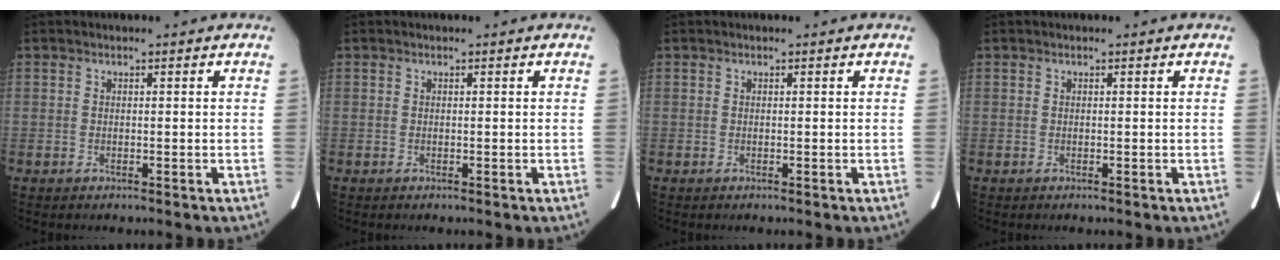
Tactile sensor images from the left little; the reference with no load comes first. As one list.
[{"total": 0.0}, {"total": 0.0}, {"total": 0.0}]